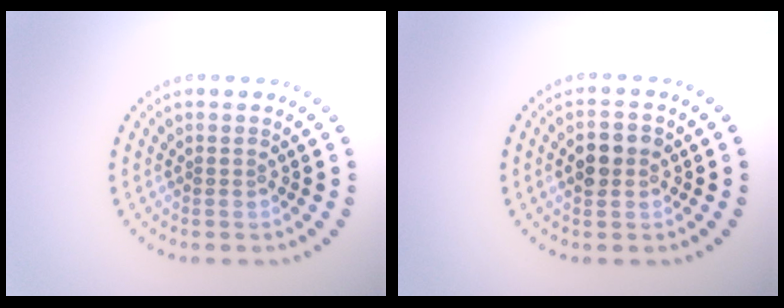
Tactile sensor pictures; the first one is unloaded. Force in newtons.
{"total": 2.9, "press": 2.9, "slide": 0.3}